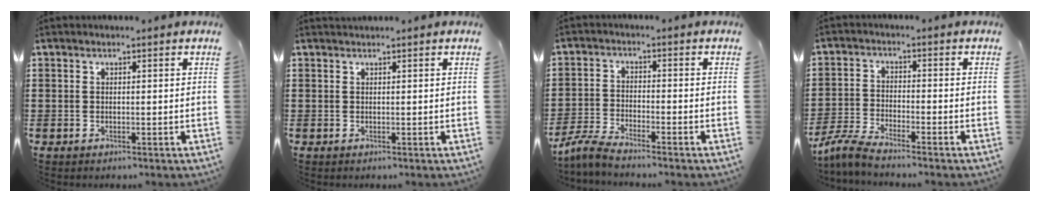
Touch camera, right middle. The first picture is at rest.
{"total": 0.7, "force": [0.7, 0.0, 0.0], "torque": [-0.001, -0.003, 0.013]}
{"total": 3.9, "force": [-3.5, 0.1, 1.6], "torque": [-0.051, -0.008, -0.075]}
{"total": 4.2, "force": [-3.8, 0.0, 1.9], "torque": [-0.054, -0.010, -0.079]}